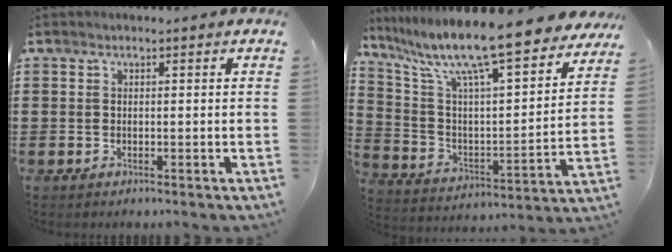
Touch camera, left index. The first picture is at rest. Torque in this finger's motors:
{"motor_torque": [2.14, 0.00, 1.05, 0.21]}